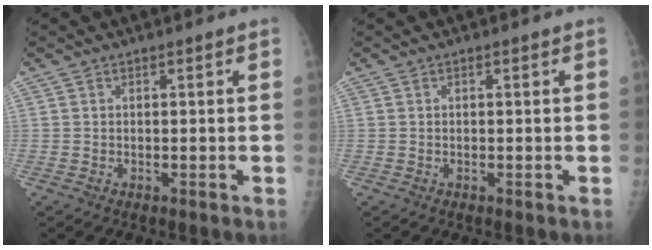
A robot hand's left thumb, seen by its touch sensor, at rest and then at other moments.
{"total": 0.0}